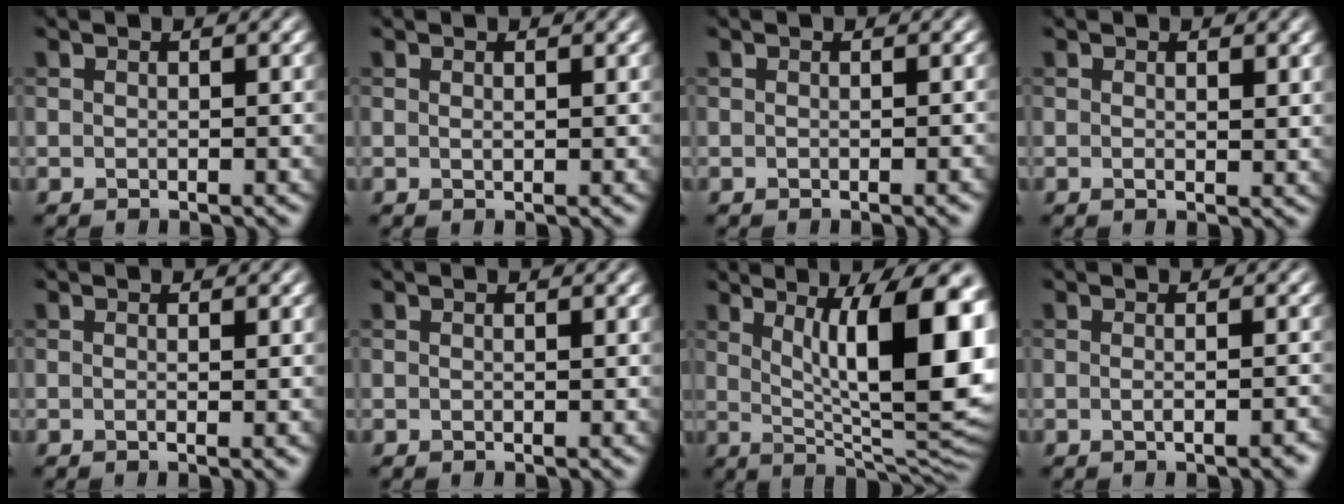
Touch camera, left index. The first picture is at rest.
{"total": 0.5, "force": [0.2, 0.1, 0.4], "torque": [-0.006, -0.002, 0.004]}
{"total": 1.0, "force": [-0.2, 0.3, 0.9], "torque": [-0.005, 0.001, -0.005]}
{"total": 1.3, "force": [0.4, 0.4, 1.2], "torque": [-0.015, -0.006, 0.006]}
{"total": 1.3, "force": [-0.1, 0.3, 1.3], "torque": [-0.014, -0.002, -0.004]}
{"total": 0.0}
{"total": 13.9, "force": [3.2, 4.2, 12.8], "torque": [-0.157, -0.008, 0.055]}
{"total": 2.6, "force": [-0.4, 0.9, 2.3], "torque": [-0.016, 0.004, -0.007]}